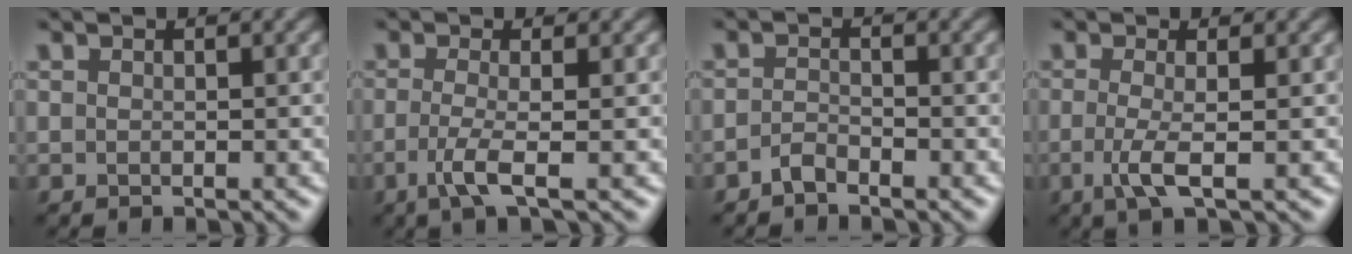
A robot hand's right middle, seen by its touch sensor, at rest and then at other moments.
{"total": 3.0, "force": [-1.0, 0.6, 2.8], "torque": [-0.058, -0.006, -0.028]}
{"total": 1.2, "force": [-1.0, 0.4, 0.6], "torque": [-0.013, 0.003, -0.023]}
{"total": 2.8, "force": [-0.7, 0.6, 2.7], "torque": [-0.060, -0.009, -0.017]}